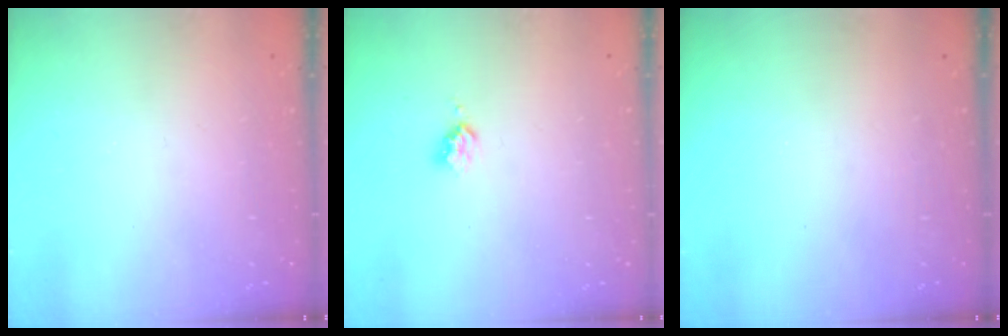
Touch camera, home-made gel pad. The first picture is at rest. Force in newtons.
{"total": 2.5, "press": 2.5, "slide": 0.3}
{"total": 0.0}